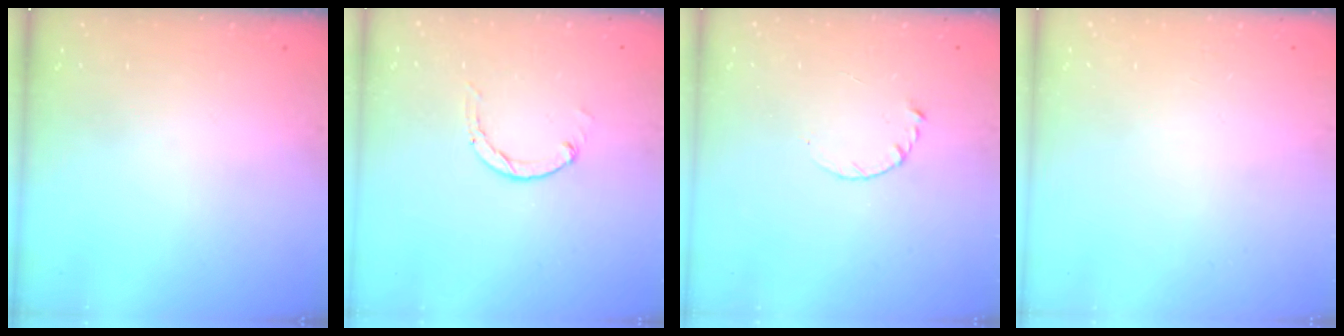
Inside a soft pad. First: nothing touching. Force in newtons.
{"total": 0.0}
{"total": 3.9, "press": 3.9, "slide": 0.5}
{"total": 2.5, "press": 2.5, "slide": 0.2}